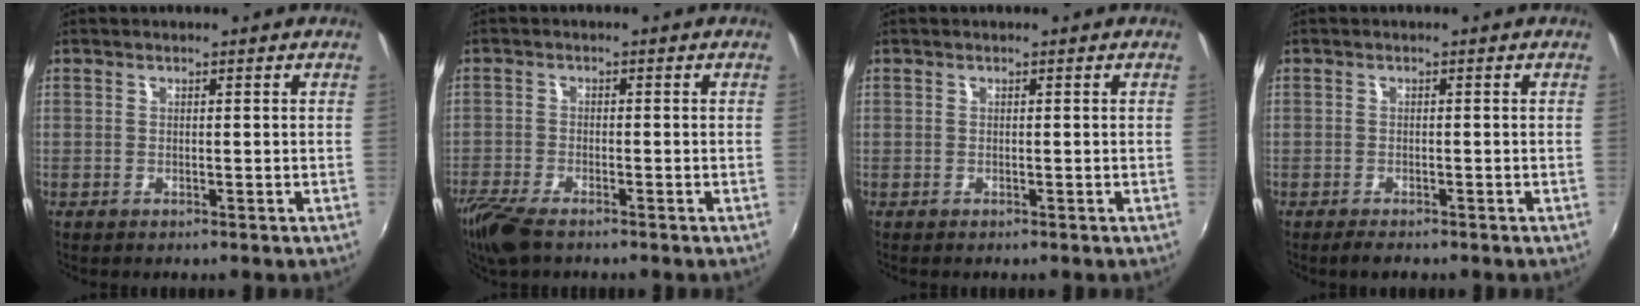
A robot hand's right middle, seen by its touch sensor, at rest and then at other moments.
{"total": 7.2, "force": [-5.5, 2.0, 4.2], "torque": [-0.114, -0.027, -0.109]}
{"total": 0.0}
{"total": 2.2, "force": [-1.8, 0.6, 1.0], "torque": [-0.025, -0.006, -0.032]}